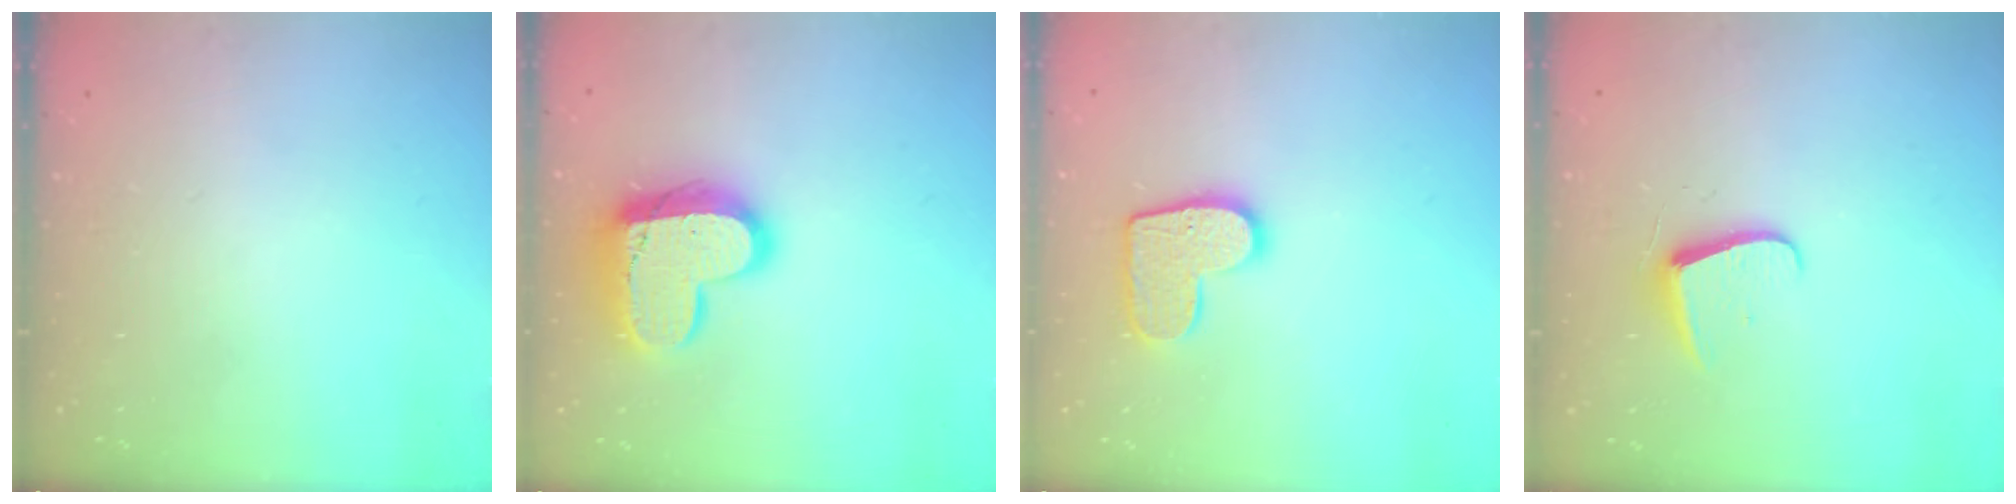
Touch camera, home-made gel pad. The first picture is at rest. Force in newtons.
{"total": 19.0, "press": 19.0, "slide": 1.5}
{"total": 11.6, "press": 11.6, "slide": 0.6}
{"total": 6.8, "press": 6.8, "slide": 0.7}